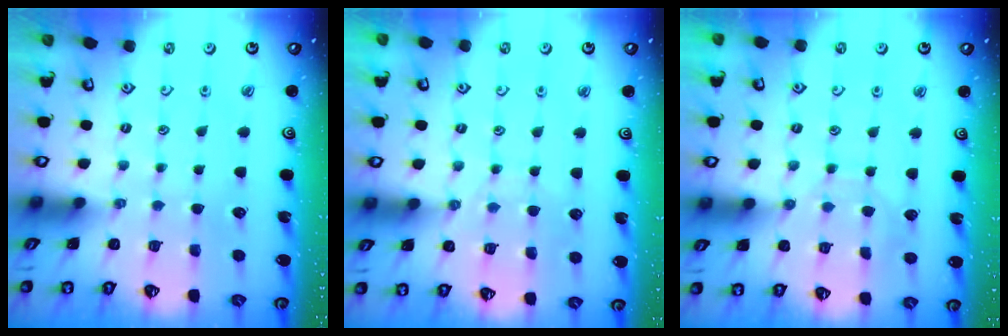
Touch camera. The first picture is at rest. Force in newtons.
{"total": 5.5, "press": 5.4, "slide": 0.7}
{"total": 6.1, "press": 6.1, "slide": 0.4}